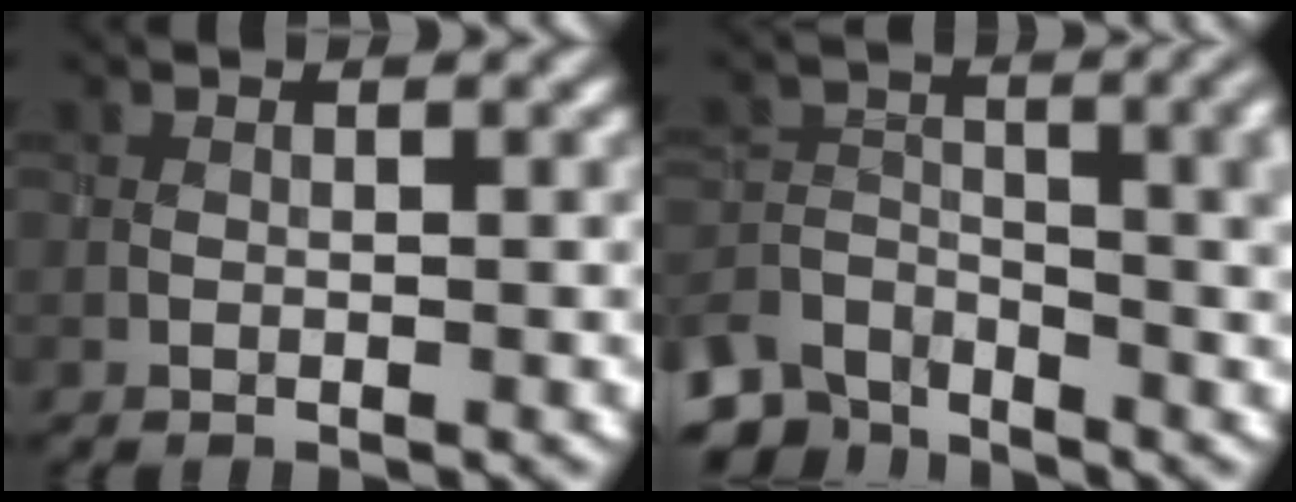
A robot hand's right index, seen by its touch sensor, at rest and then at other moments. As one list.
[{"total": 7.6, "force": [-4.5, 4.1, 4.4], "torque": [-0.072, -0.018, -0.083]}]